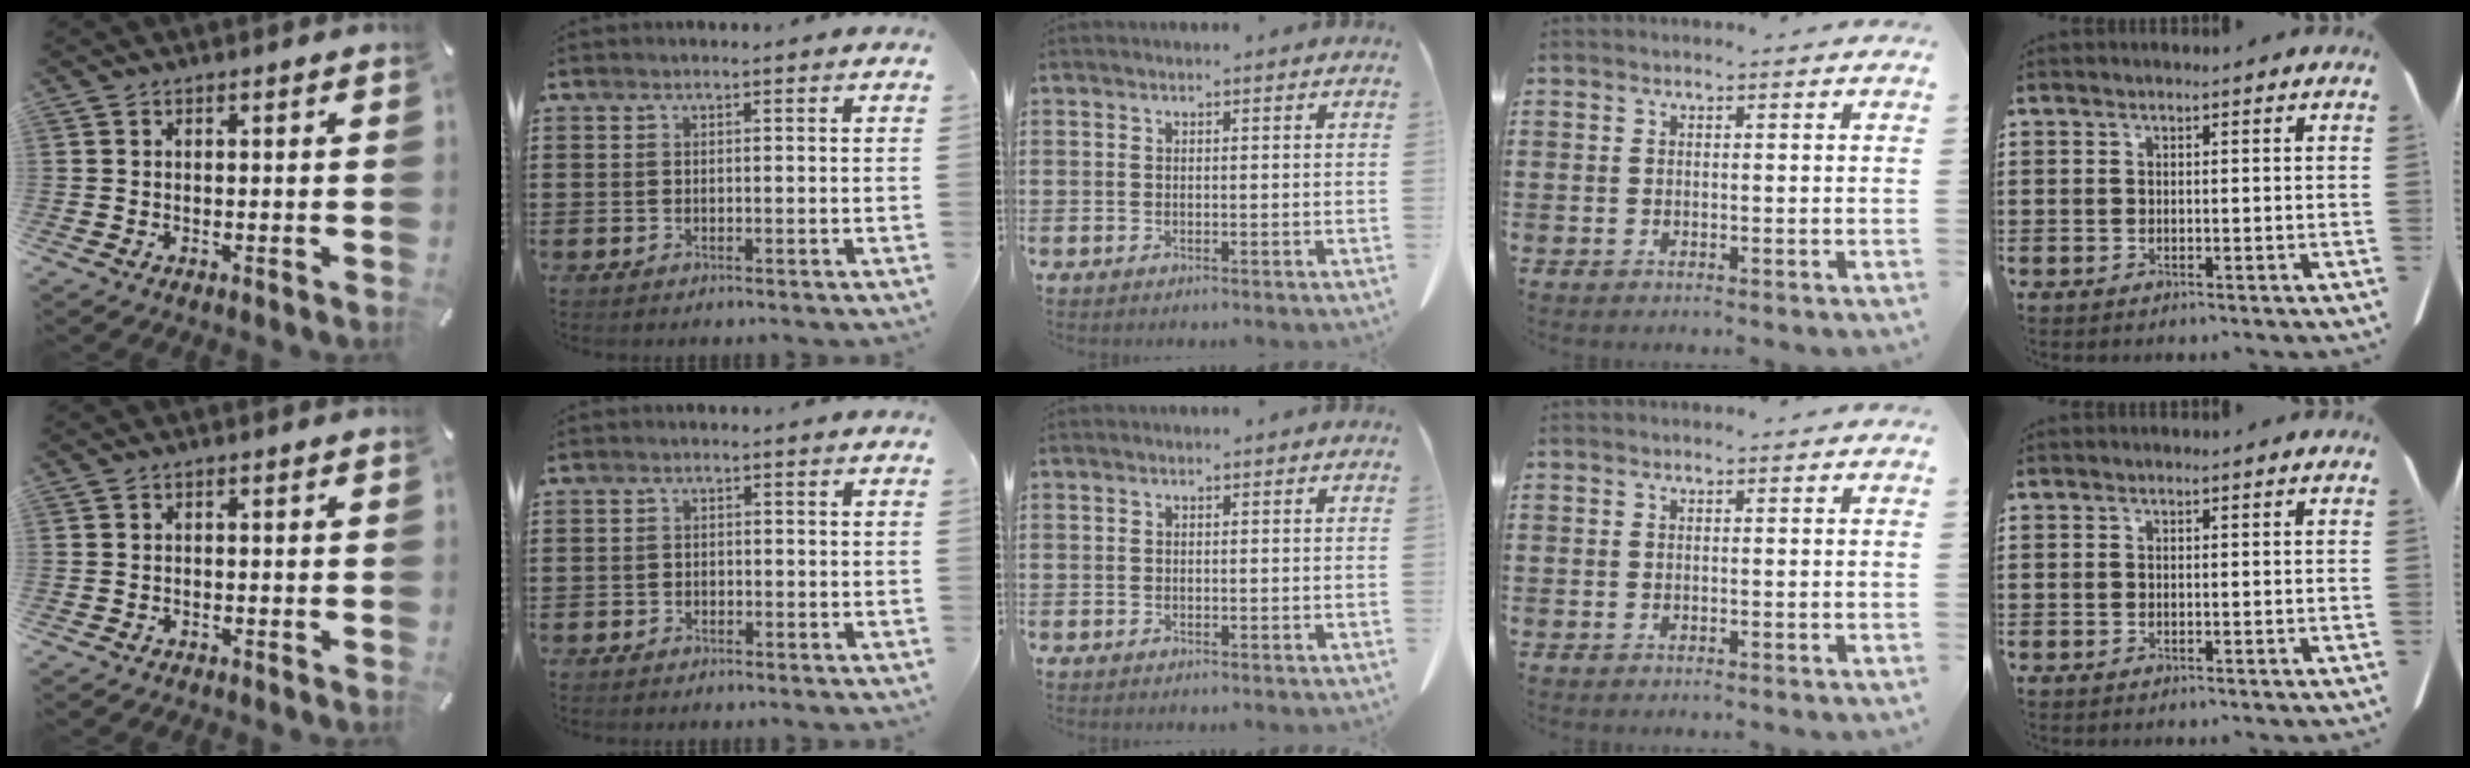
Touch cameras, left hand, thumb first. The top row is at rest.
{"thumb": {"total": 0.6, "force": [-0.5, 0.3, -0.1], "torque": [-0.001, 0.000, -0.011]}, "index": {"total": 1.2, "force": [-1.1, 0.5, 0.0], "torque": [-0.005, 0.003, -0.025]}}